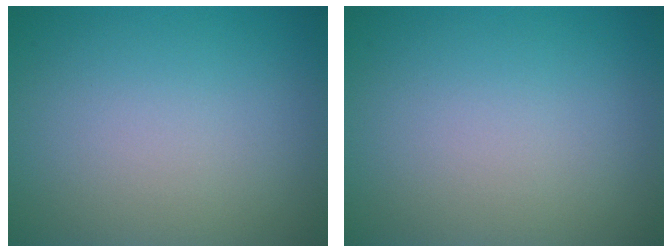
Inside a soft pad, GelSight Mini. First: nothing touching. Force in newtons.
{"total": 0.0}